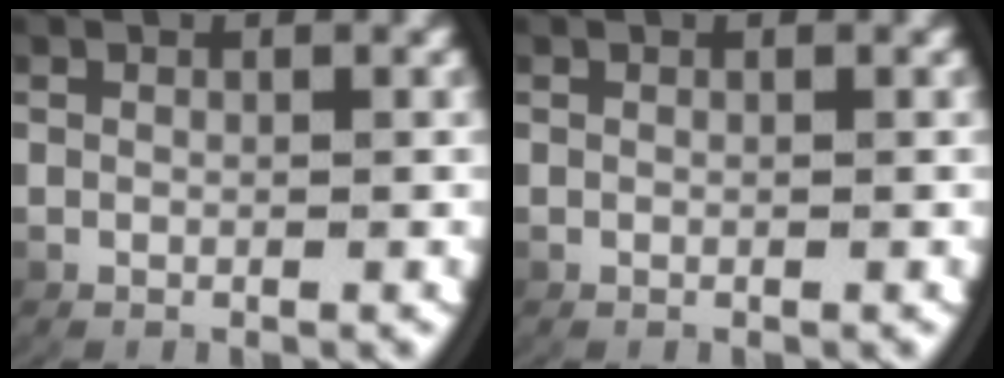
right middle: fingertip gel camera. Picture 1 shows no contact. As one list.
[{"total": 0.0}]